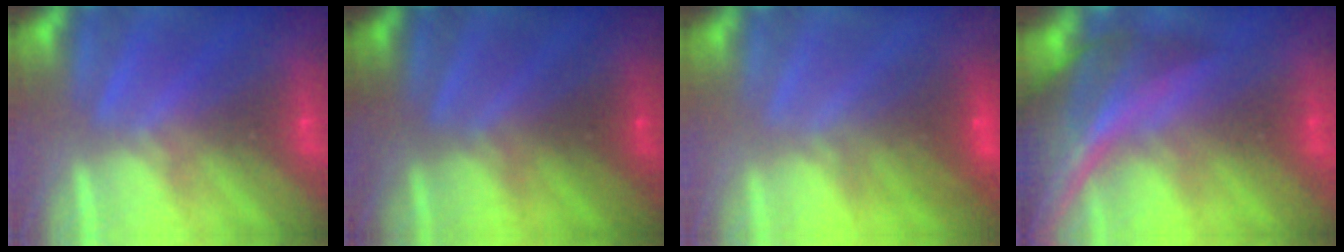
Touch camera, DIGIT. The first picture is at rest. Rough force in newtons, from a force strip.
{"total": 2.8}
{"total": 2.7}
{"total": 9.1}